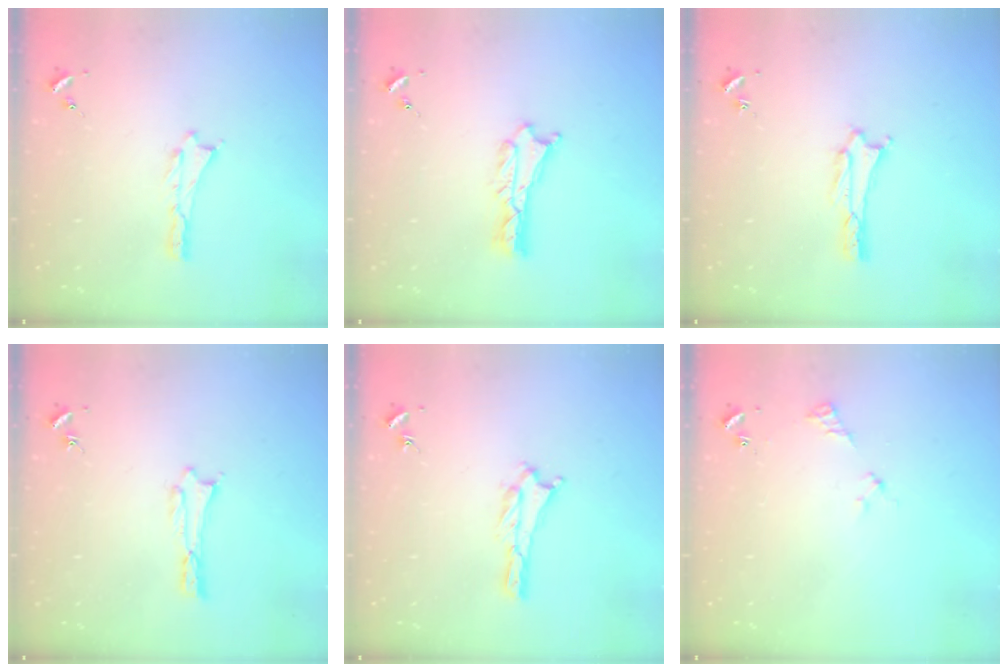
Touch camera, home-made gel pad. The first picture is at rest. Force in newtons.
{"total": 1.3, "press": 1.3, "slide": 0.1}
{"total": 1.6, "press": 1.6, "slide": 0.2}
{"total": 0.0}
{"total": 1.2, "press": 1.1, "slide": 0.2}
{"total": 2.5, "press": 2.5, "slide": 0.3}